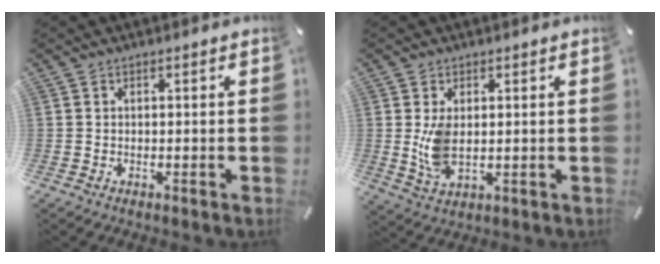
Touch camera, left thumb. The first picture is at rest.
{"total": 6.3, "force": [0.9, 3.3, 5.2], "torque": [-0.111, -0.012, 0.010]}